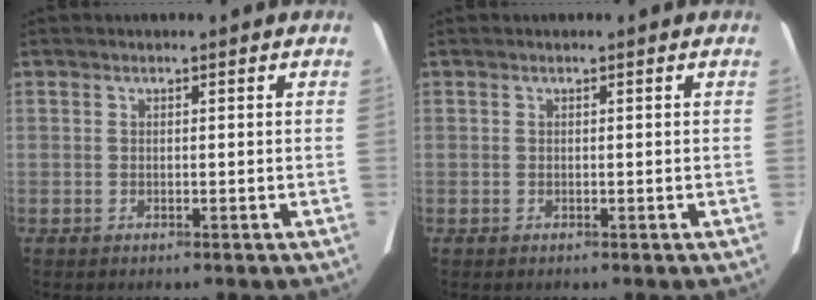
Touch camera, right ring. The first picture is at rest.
{"total": 0.0}